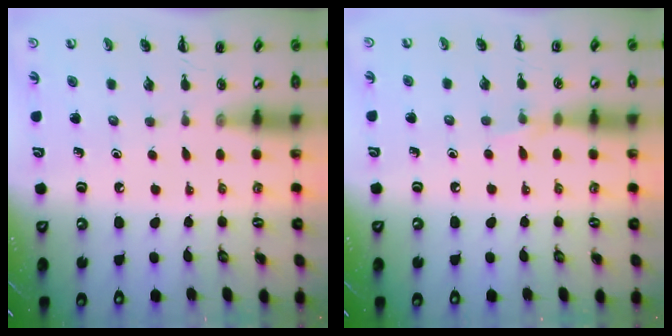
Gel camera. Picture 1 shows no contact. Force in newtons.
{"total": 4.8, "press": 4.6, "slide": 1.3}